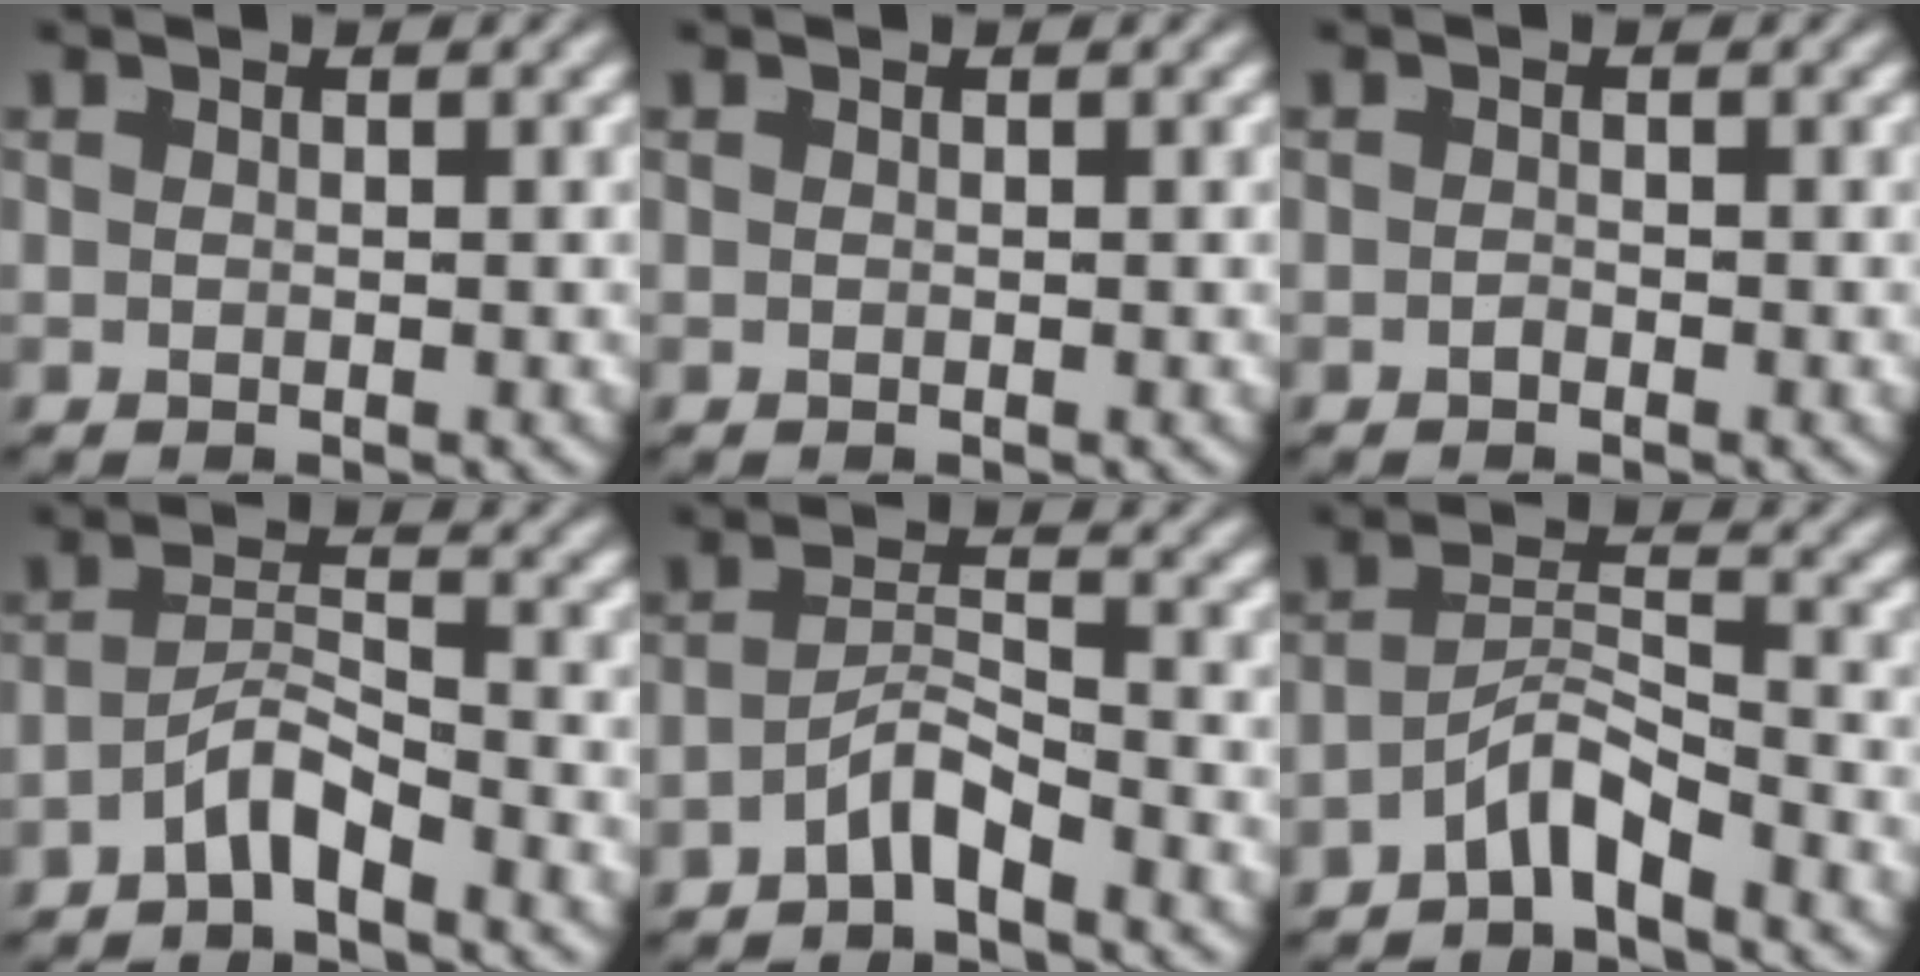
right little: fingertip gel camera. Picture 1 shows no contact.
{"total": 0.0}
{"total": 0.9, "force": [-0.7, -0.4, -0.1], "torque": [0.005, -0.006, -0.010]}
{"total": 3.8, "force": [-2.8, 1.2, 2.2], "torque": [-0.034, -0.011, -0.043]}
{"total": 3.5, "force": [-2.7, 1.1, 2.1], "torque": [-0.029, -0.009, -0.043]}
{"total": 4.4, "force": [-3.2, 1.6, 2.6], "torque": [-0.041, -0.016, -0.048]}